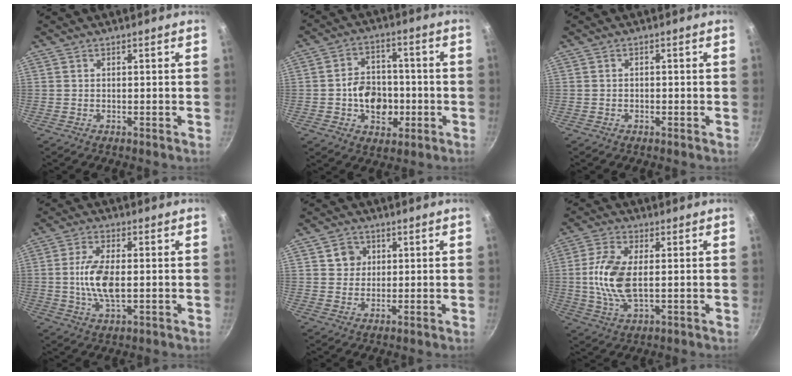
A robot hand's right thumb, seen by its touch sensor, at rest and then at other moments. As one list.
[{"total": 10.8, "force": [-2.3, 8.1, 6.7], "torque": [-0.069, 0.022, -0.037]}, {"total": 0.6, "force": [-0.4, 0.4, 0.1], "torque": [-0.003, 0.005, -0.005]}, {"total": 8.9, "force": [-0.2, 4.0, 8.0], "torque": [-0.158, 0.002, -0.006]}, {"total": 4.2, "force": [1.3, 3.8, 1.1], "torque": [0.010, 0.001, 0.020]}, {"total": 10.4, "force": [0.5, 5.0, 9.0], "torque": [-0.190, 0.001, 0.008]}]